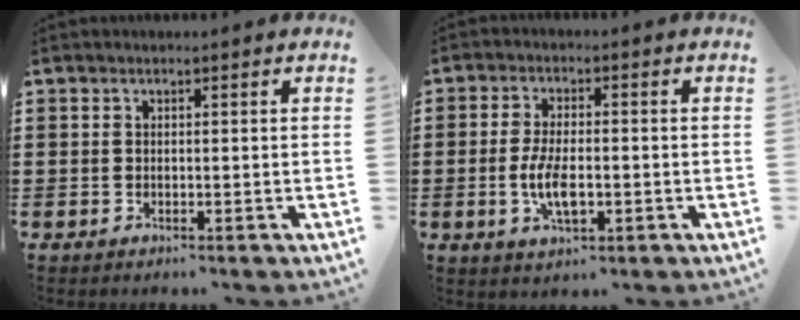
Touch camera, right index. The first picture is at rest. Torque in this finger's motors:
{"motor_torque": [1.86, 0.28, 0.89, 0.21]}